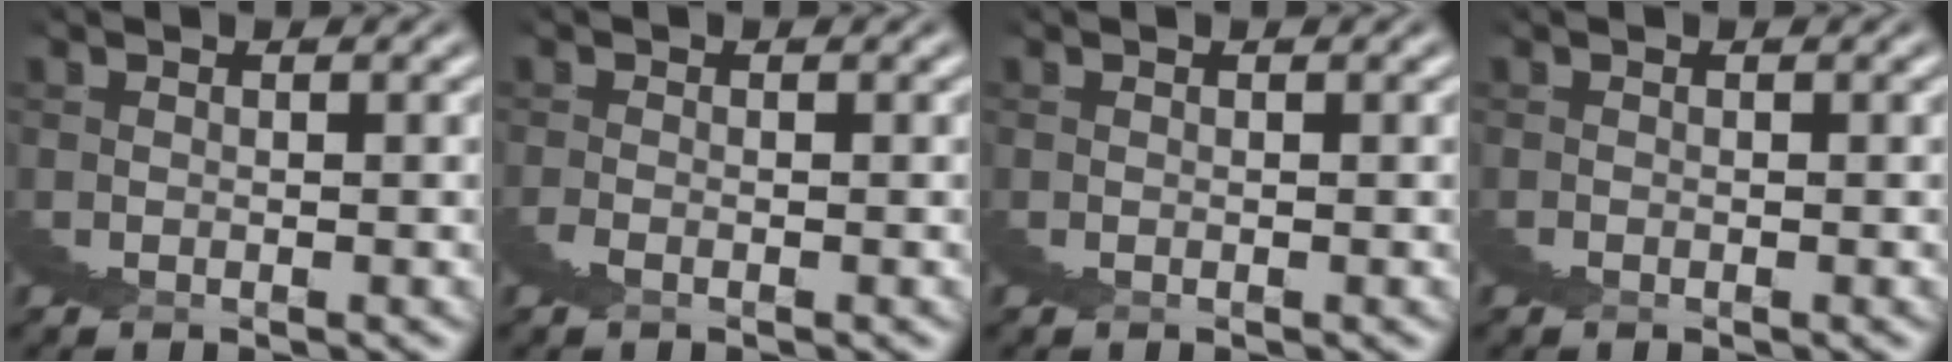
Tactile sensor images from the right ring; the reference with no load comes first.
{"total": 2.3, "force": [-1.3, -1.3, -1.3], "torque": [0.019, 0.000, -0.019]}
{"total": 0.0}
{"total": 0.7, "force": [-0.3, -0.3, -0.5], "torque": [0.008, 0.000, -0.006]}